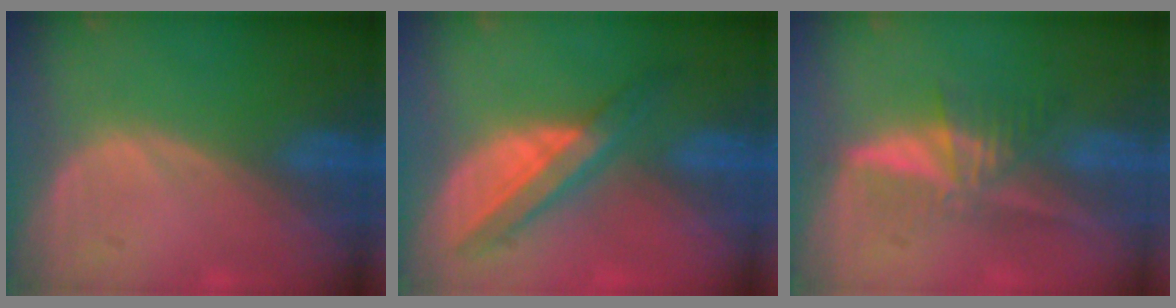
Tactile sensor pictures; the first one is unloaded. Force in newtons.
{"total": 5.8, "press": 5.7, "slide": 0.9}
{"total": 5.4, "press": 5.2, "slide": 1.6}